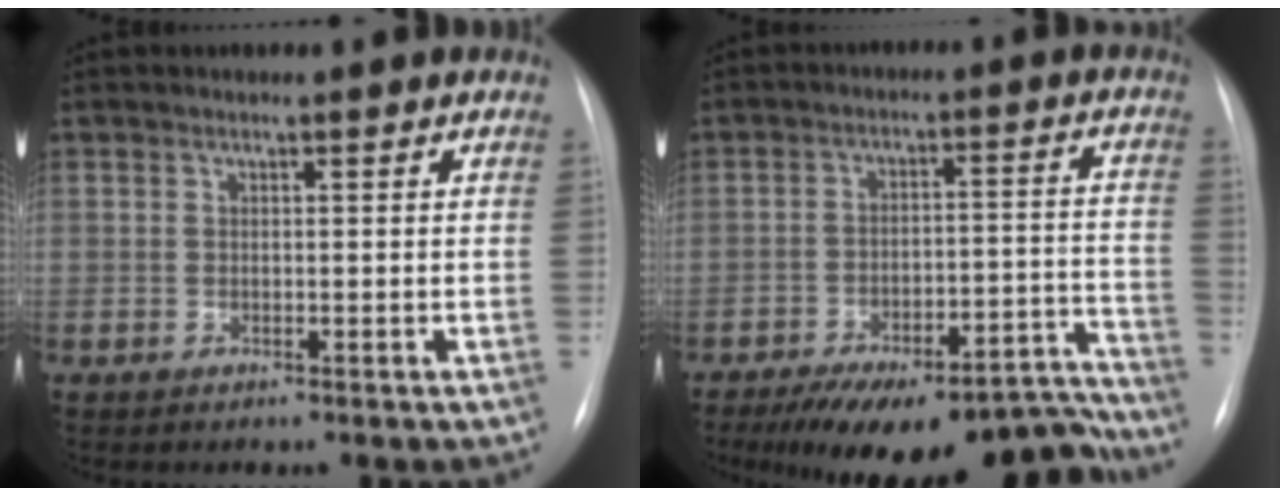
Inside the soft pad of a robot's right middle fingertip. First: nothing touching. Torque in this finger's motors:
{"motor_torque": [1.07, -1.06, 0.57, 0.21]}